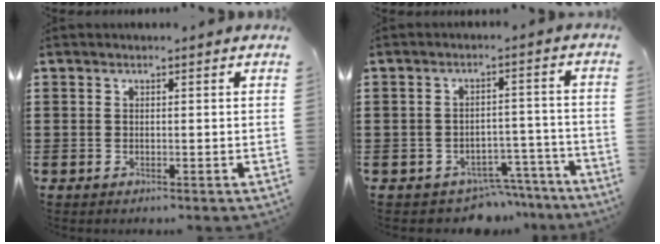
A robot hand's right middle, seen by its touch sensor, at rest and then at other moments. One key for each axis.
{"total": 4.2, "fx": -4.0, "fy": 1.2, "fz": 0.6, "tx": -0.014, "ty": 0.009, "tz": -0.080}